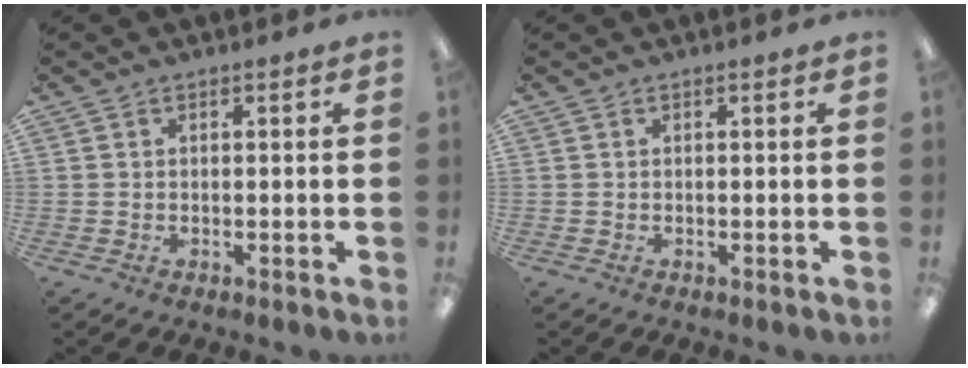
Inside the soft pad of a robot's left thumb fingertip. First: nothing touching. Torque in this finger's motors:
{"motor_torque": [0.00, 0.00, -0.04, -0.04, 0.00]}